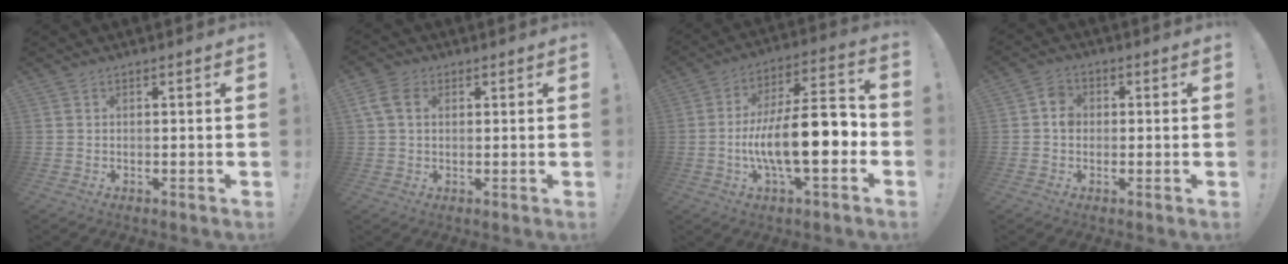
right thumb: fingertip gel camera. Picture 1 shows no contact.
{"total": 7.3, "force": [2.5, 5.2, 4.5], "torque": [-0.098, 0.004, 0.049]}
{"total": 19.1, "force": [-4.6, 5.3, 17.8], "torque": [-0.316, 0.016, -0.076]}
{"total": 4.6, "force": [-0.3, 3.9, 2.4], "torque": [-0.031, 0.012, -0.007]}